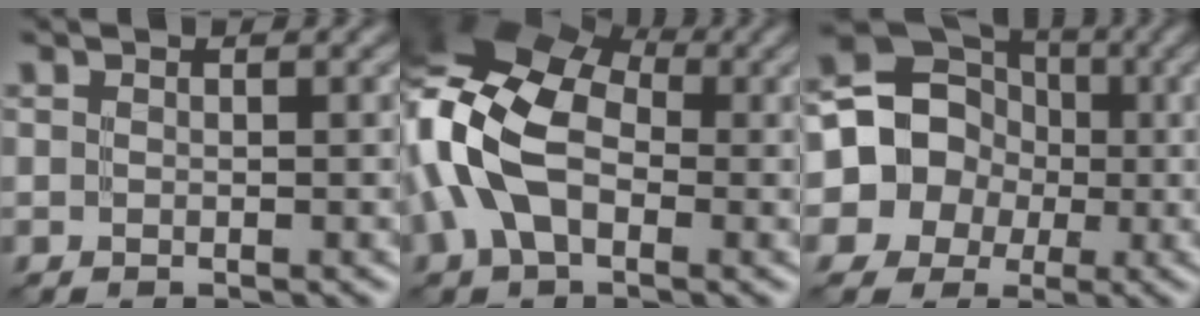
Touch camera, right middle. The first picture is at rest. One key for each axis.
{"total": 12.1, "fx": -0.9, "fy": 7.9, "fz": 9.2, "tx": -0.213, "ty": 0.017, "tz": -0.041}
{"total": 10.8, "fx": -0.9, "fy": 10.1, "fz": 3.9, "tx": -0.075, "ty": 0.036, "tz": -0.039}